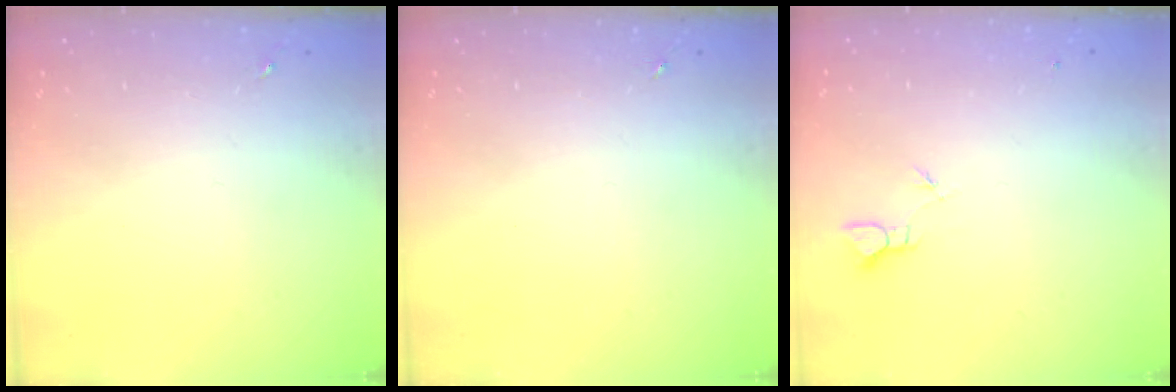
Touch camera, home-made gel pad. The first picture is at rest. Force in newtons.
{"total": 0.0}
{"total": 1.9, "press": 1.9, "slide": 0.1}